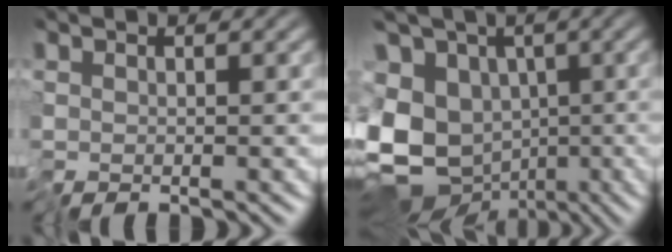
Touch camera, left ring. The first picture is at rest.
{"total": 14.3, "force": [-2.8, 10.9, 8.8], "torque": [-0.171, -0.004, -0.054]}